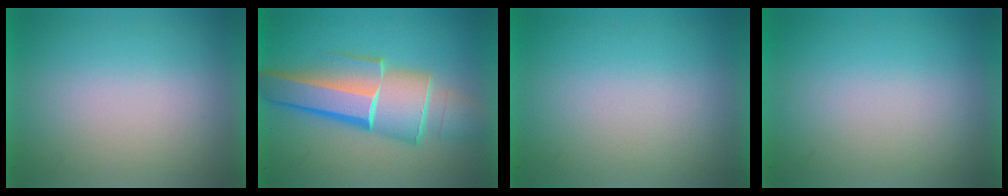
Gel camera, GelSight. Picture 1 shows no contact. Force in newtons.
{"total": 8.1}
{"total": 0.0}
{"total": 0.0}